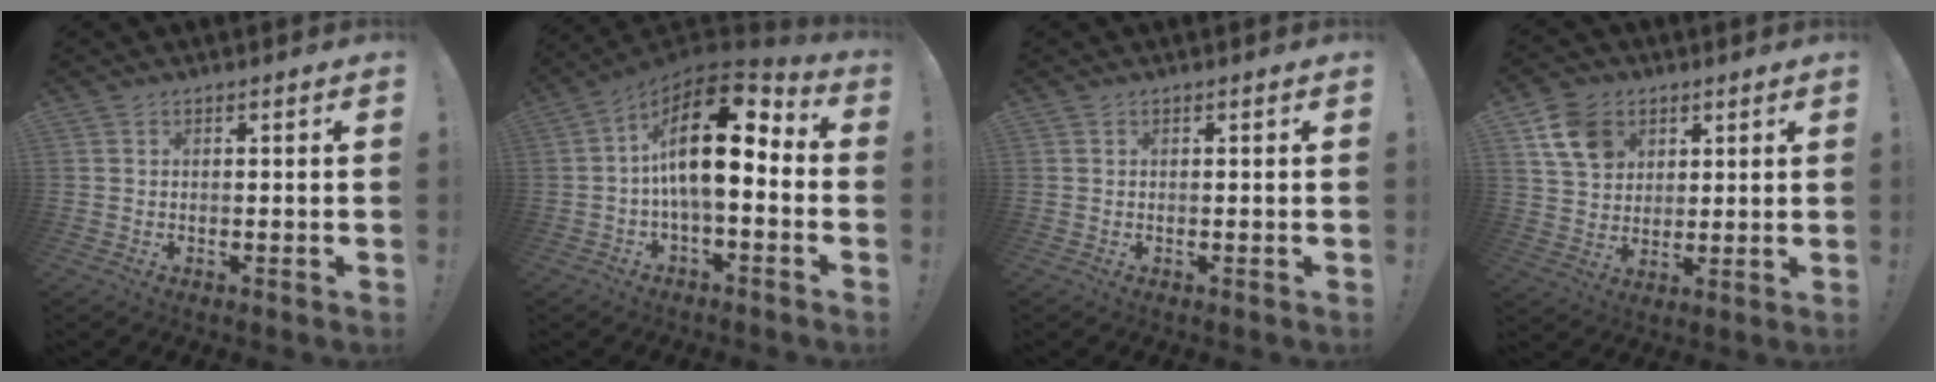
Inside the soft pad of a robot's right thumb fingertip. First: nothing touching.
{"total": 18.6, "force": [3.0, 7.9, 16.6], "torque": [-0.288, -0.015, 0.050]}
{"total": 0.0}
{"total": 11.9, "force": [5.4, 9.3, 5.2], "torque": [-0.078, -0.015, 0.109]}